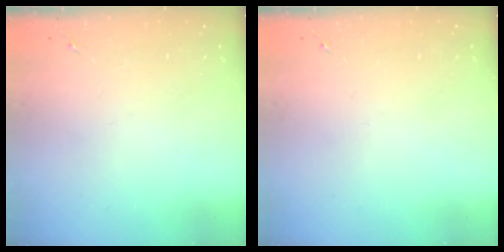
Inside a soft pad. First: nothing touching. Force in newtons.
{"total": 0.0}